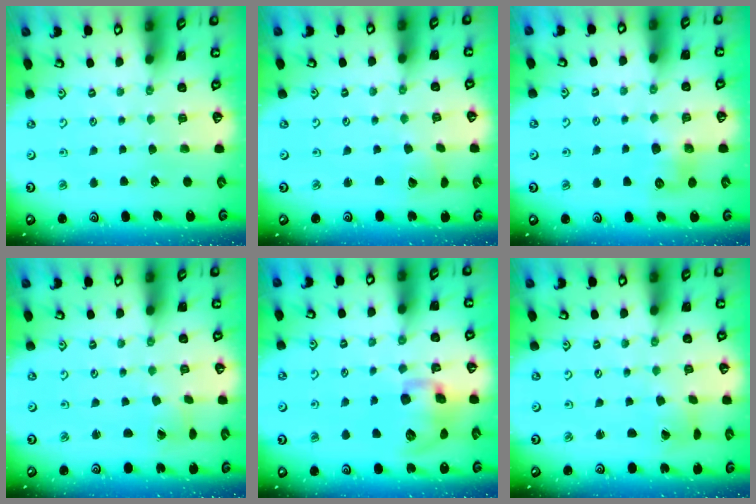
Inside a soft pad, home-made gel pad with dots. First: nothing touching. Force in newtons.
{"total": 2.1, "press": 2.1, "slide": 0.3}
{"total": 8.3, "press": 8.3, "slide": 0.5}
{"total": 1.6, "press": 1.5, "slide": 0.1}
{"total": 12.6, "press": 12.5, "slide": 1.0}
{"total": 2.1, "press": 2.1, "slide": 0.2}